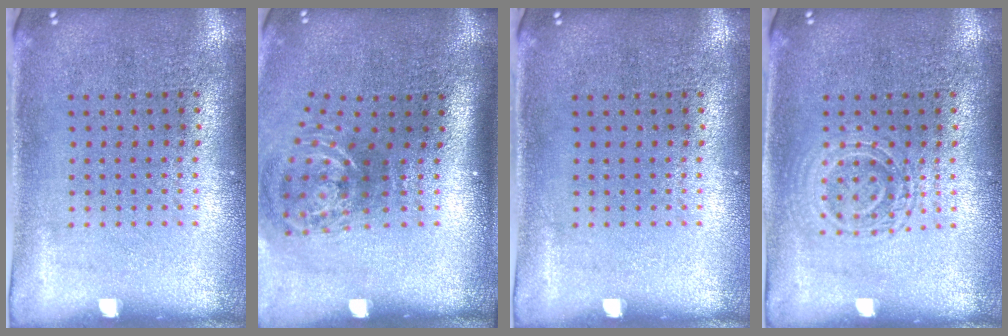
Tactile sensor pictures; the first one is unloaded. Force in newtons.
{"total": 2.1, "press": 1.3, "slide": 1.6}
{"total": 0.0}
{"total": 2.3, "press": 2.2, "slide": 0.5}